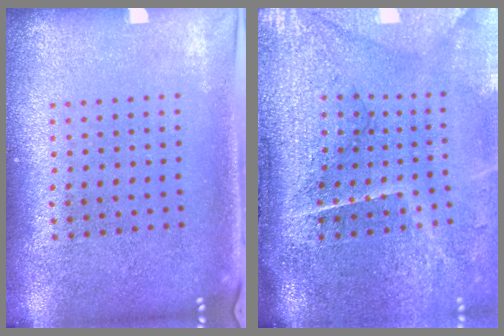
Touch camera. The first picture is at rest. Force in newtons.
{"total": 4.8, "press": 3.9, "slide": 2.7}